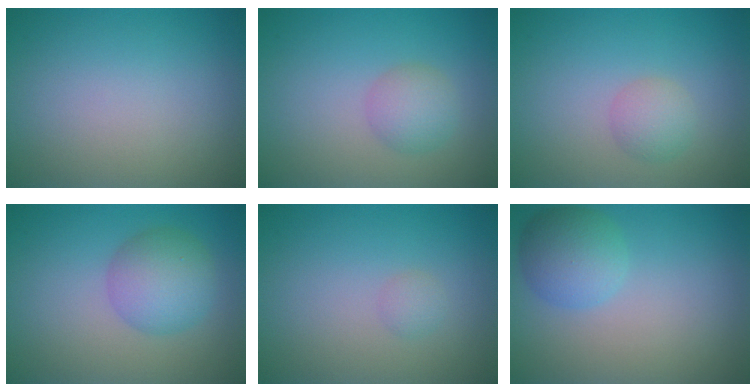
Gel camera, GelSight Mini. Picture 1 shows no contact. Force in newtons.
{"total": 2.4, "press": 2.4, "slide": 0.1}
{"total": 1.9, "press": 1.9, "slide": 0.0}
{"total": 4.4, "press": 4.4, "slide": 0.1}
{"total": 0.8, "press": 0.8, "slide": 0.1}
{"total": 3.8, "press": 3.8, "slide": 0.2}